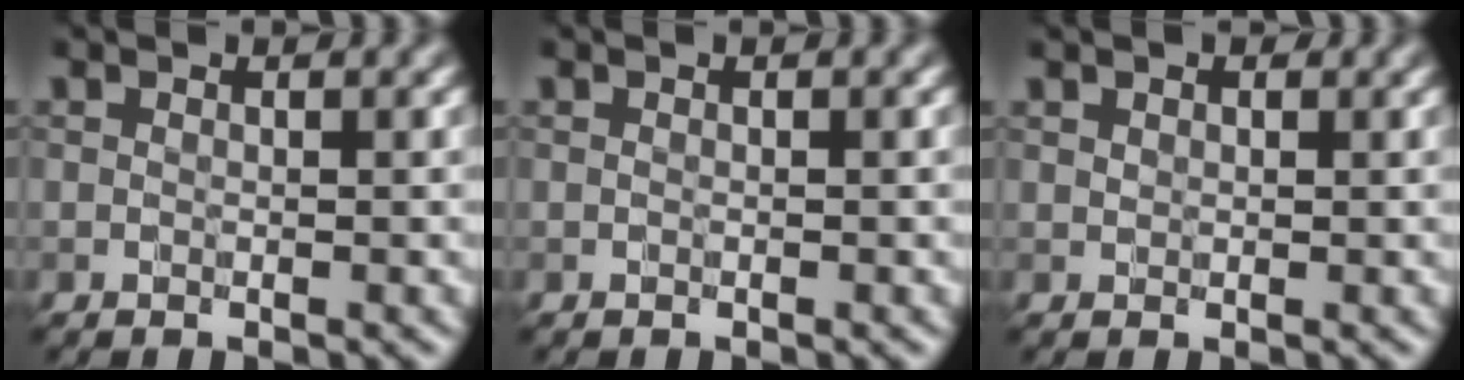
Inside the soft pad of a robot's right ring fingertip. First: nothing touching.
{"total": 0.0}
{"total": 0.9, "force": [0.6, 0.6, 0.3], "torque": [-0.008, 0.005, 0.009]}